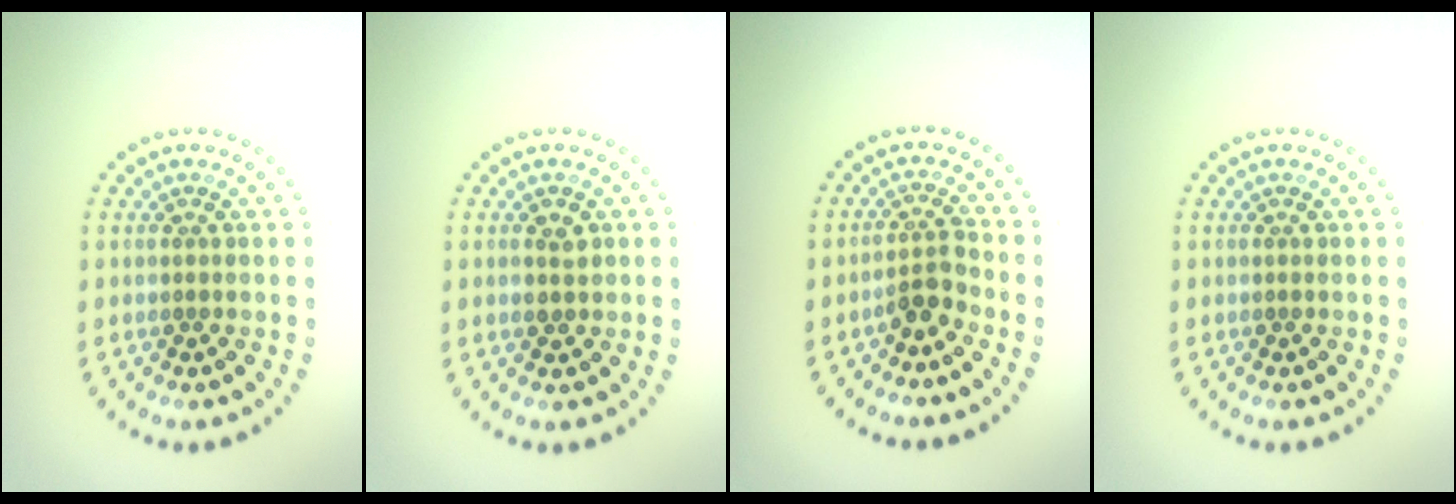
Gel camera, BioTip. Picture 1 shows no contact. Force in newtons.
{"total": 1.4, "press": 1.4, "slide": 0.1}
{"total": 2.3, "press": 1.8, "slide": 1.4}
{"total": 0.0}